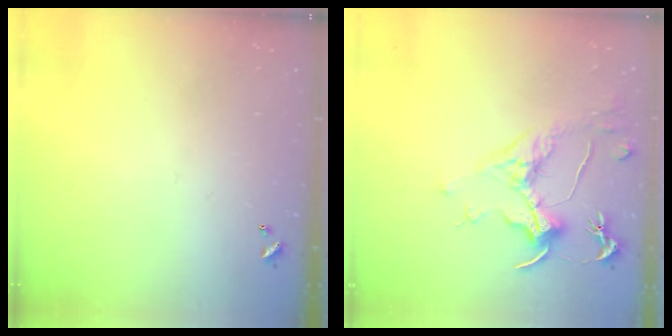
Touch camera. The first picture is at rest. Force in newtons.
{"total": 1.8, "press": 1.6, "slide": 0.9}